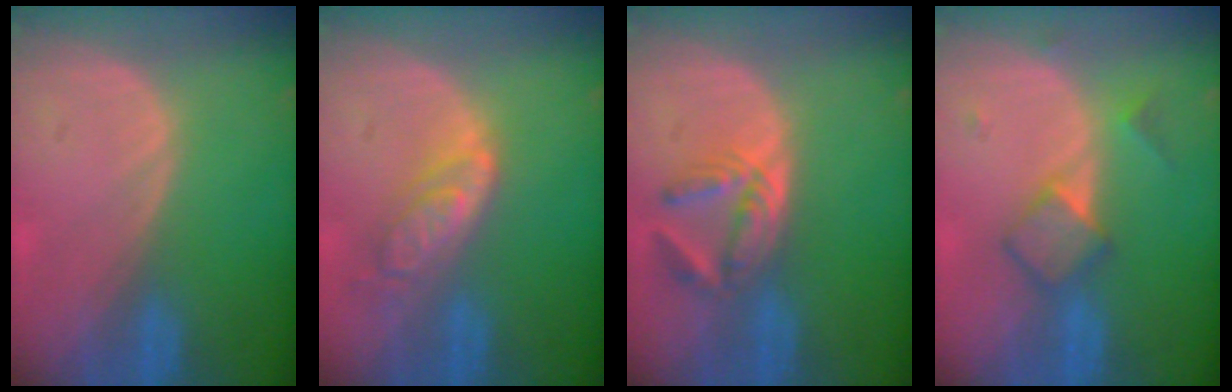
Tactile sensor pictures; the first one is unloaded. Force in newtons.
{"total": 6.2, "press": 5.5, "slide": 2.8}
{"total": 5.7, "press": 5.3, "slide": 2.3}
{"total": 4.9, "press": 4.7, "slide": 1.4}